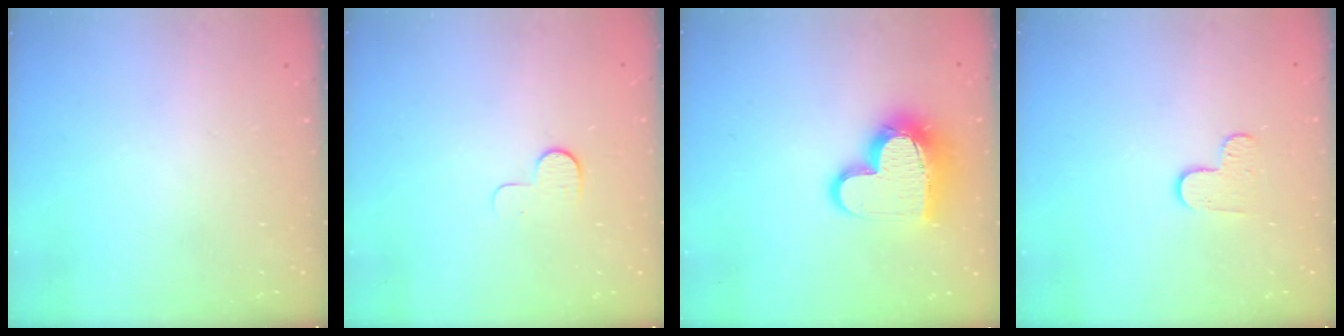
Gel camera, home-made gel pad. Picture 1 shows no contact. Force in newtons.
{"total": 7.6, "press": 7.5, "slide": 0.7}
{"total": 14.7, "press": 14.6, "slide": 1.2}
{"total": 5.8, "press": 5.8, "slide": 0.6}